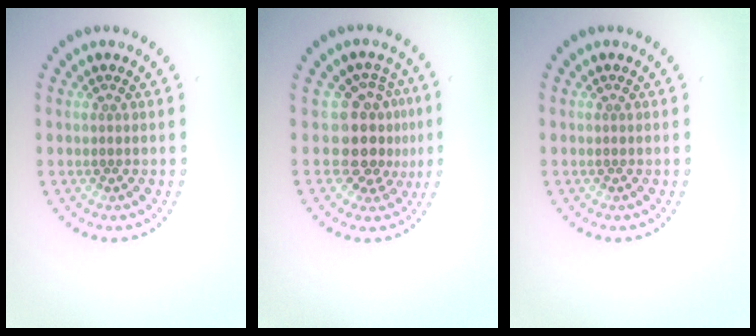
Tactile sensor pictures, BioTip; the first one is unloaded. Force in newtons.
{"total": 4.1, "press": 3.1, "slide": 2.8}
{"total": 0.0}